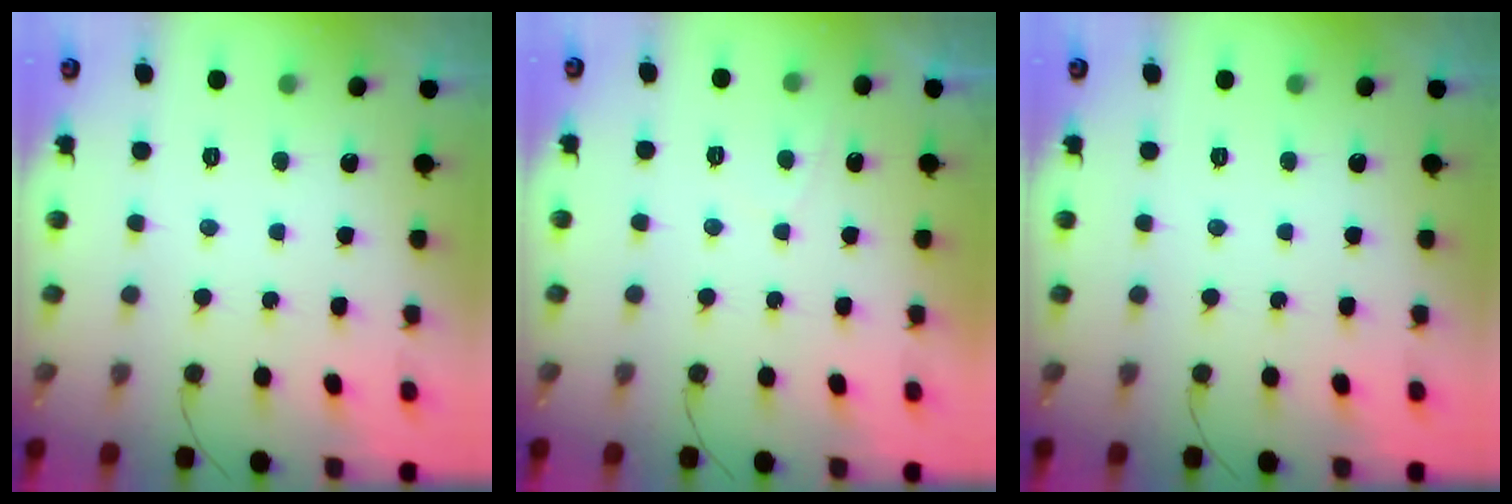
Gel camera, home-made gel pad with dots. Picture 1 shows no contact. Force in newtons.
{"total": 1.9, "press": 1.8, "slide": 0.6}
{"total": 0.0}